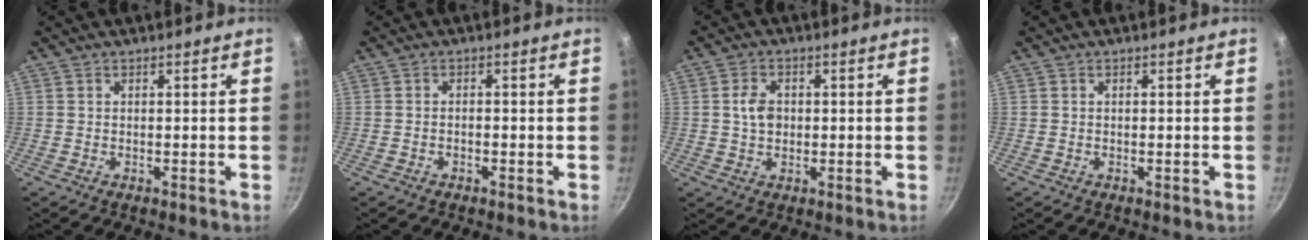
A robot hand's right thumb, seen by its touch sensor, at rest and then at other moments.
{"total": 0.9, "force": [-0.6, 0.5, 0.5], "torque": [-0.012, 0.008, -0.012]}
{"total": 4.3, "force": [0.3, 3.2, 2.9], "torque": [-0.042, 0.005, 0.002]}
{"total": 0.0}